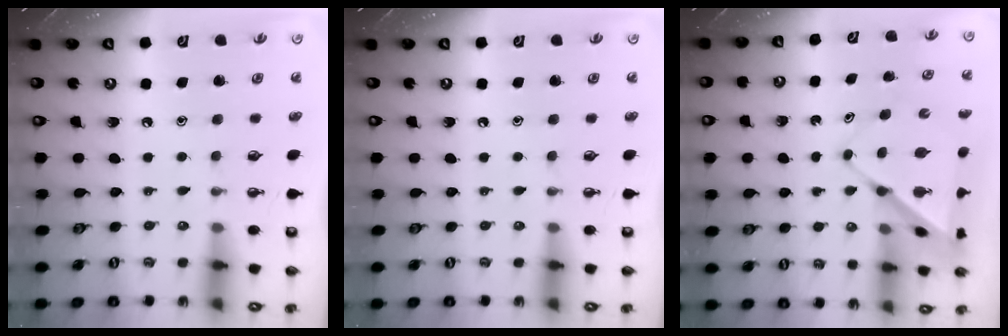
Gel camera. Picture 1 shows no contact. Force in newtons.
{"total": 0.0}
{"total": 9.3, "press": 9.3, "slide": 0.6}